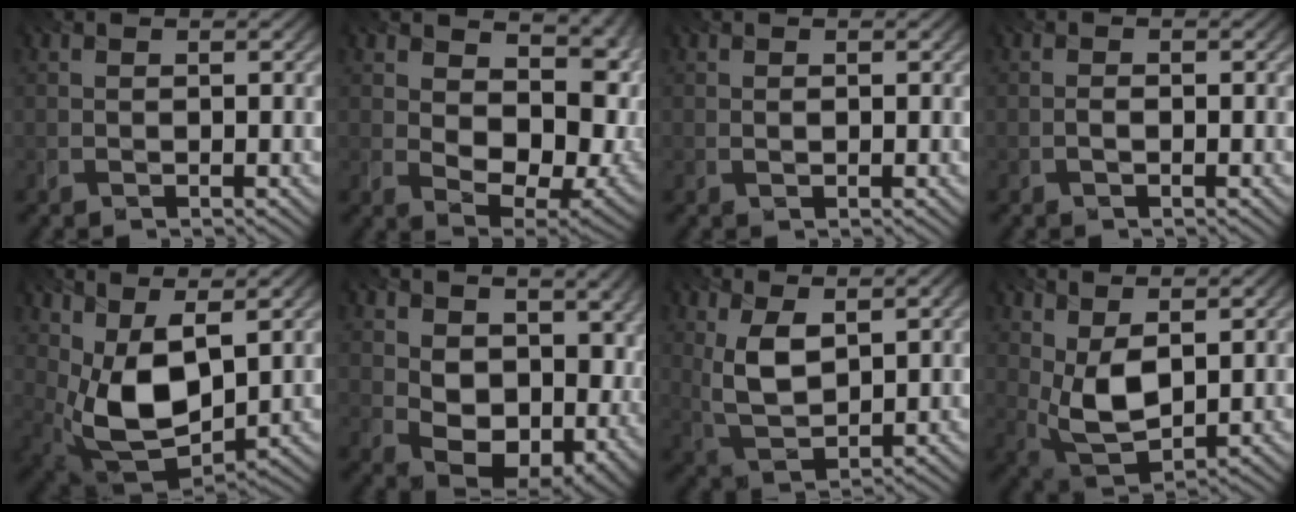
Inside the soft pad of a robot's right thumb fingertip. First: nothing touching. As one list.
[{"total": 13.4, "force": [2.2, 8.9, 9.8], "torque": [-0.157, -0.004, 0.064]}, {"total": 0.7, "force": [0.2, 0.3, 0.6], "torque": [-0.015, 0.000, 0.005]}, {"total": 0.9, "force": [-0.3, 0.3, 0.8], "torque": [-0.019, 0.004, -0.006]}, {"total": 10.6, "force": [2.4, 5.8, 8.6], "torque": [-0.192, -0.014, 0.052]}, {"total": 13.0, "force": [2.7, 8.9, 9.1], "torque": [-0.178, -0.020, 0.056]}, {"total": 6.6, "force": [2.1, 3.4, 5.2], "torque": [-0.124, -0.002, 0.051]}, {"total": 7.4, "force": [1.8, 4.1, 5.9], "torque": [-0.143, -0.005, 0.039]}]